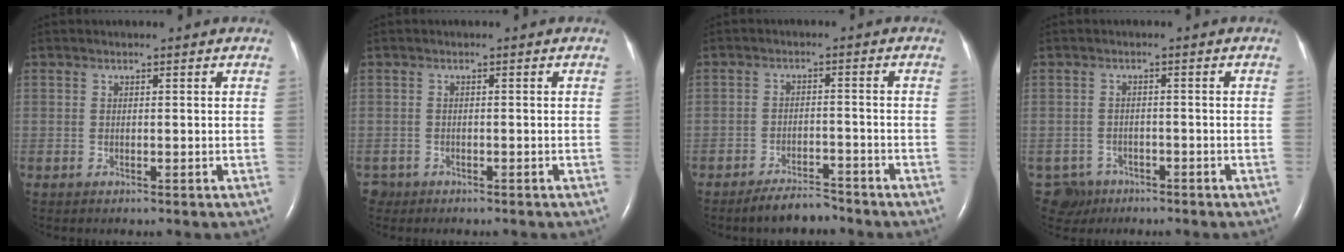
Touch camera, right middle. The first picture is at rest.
{"total": 1.5, "force": [-1.1, 1.0, -0.1], "torque": [-0.006, 0.003, -0.017]}
{"total": 4.4, "force": [-4.1, 1.0, 1.4], "torque": [-0.031, -0.007, -0.069]}
{"total": 3.7, "force": [-2.5, 2.7, -0.5], "torque": [0.008, 0.006, -0.040]}